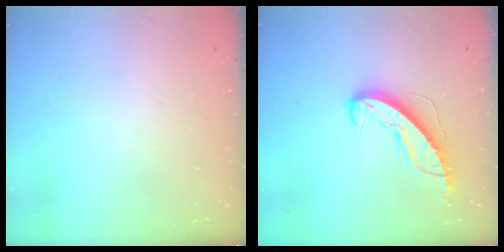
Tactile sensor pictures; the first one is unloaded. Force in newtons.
{"total": 11.0, "press": 11.0, "slide": 1.0}